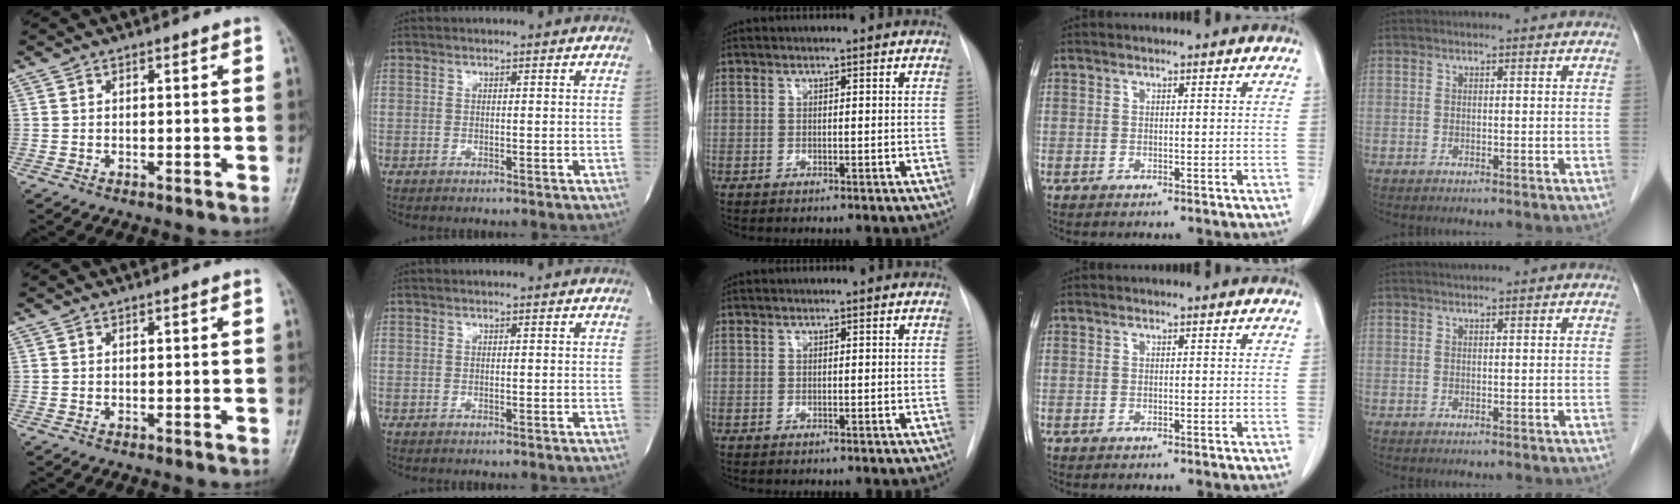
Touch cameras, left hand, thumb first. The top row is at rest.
{}